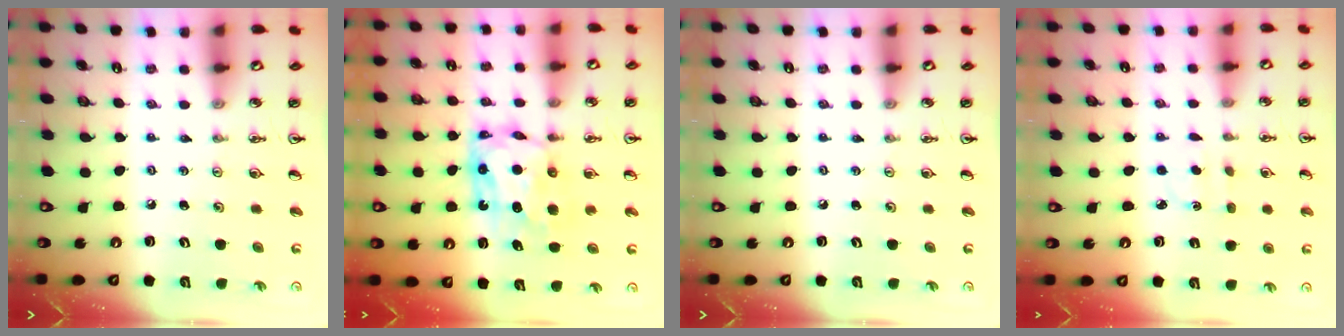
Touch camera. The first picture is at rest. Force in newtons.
{"total": 7.7, "press": 7.7, "slide": 0.8}
{"total": 0.0}
{"total": 1.7, "press": 1.6, "slide": 0.6}